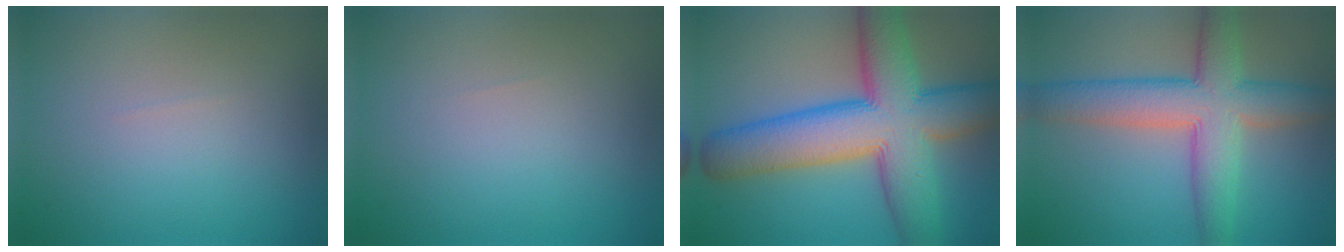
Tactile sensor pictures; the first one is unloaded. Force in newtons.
{"total": 0.0}
{"total": 12.2, "press": 12.2, "slide": 0.4}
{"total": 7.6, "press": 7.6, "slide": 0.4}